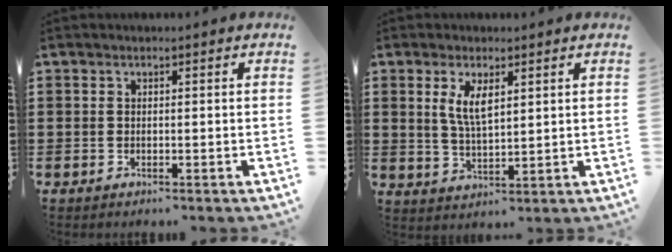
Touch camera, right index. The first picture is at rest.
{"total": 4.7, "force": [1.8, 1.7, 4.0], "torque": [-0.084, 0.004, 0.030]}